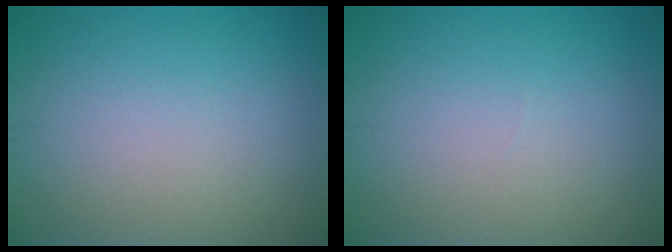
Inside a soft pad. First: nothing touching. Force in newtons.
{"total": 0.0}